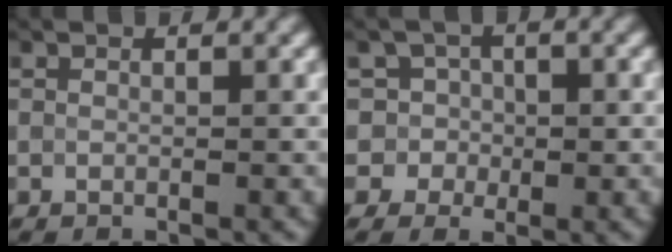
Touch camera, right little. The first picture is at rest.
{"total": 2.7, "force": [-0.2, 2.7, 0.1], "torque": [0.030, 0.027, -0.018]}